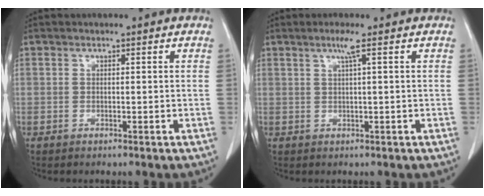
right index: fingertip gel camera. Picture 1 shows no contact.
{"total": 2.2, "force": [1.0, -0.5, 1.8], "torque": [-0.040, 0.001, 0.021]}